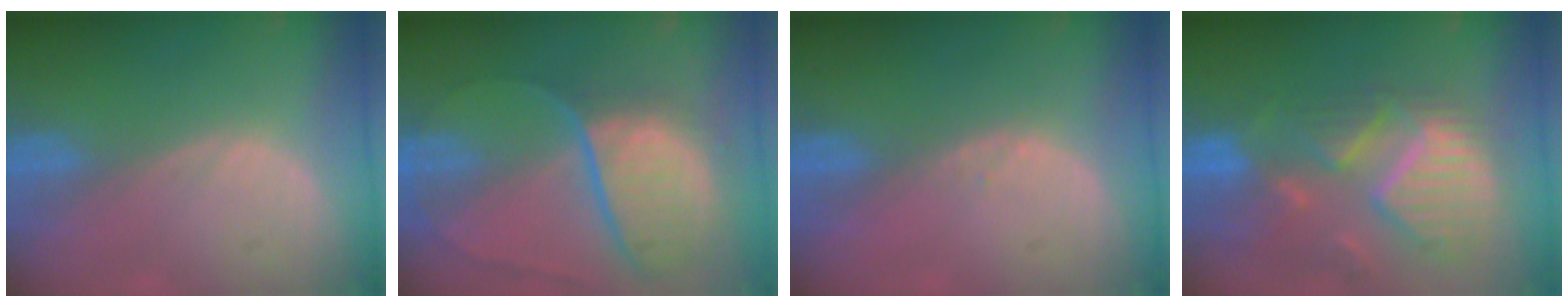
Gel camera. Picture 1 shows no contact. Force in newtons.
{"total": 10.9, "press": 9.0, "slide": 6.1}
{"total": 0.7, "press": 0.5, "slide": 0.5}
{"total": 12.1, "press": 10.5, "slide": 6.0}